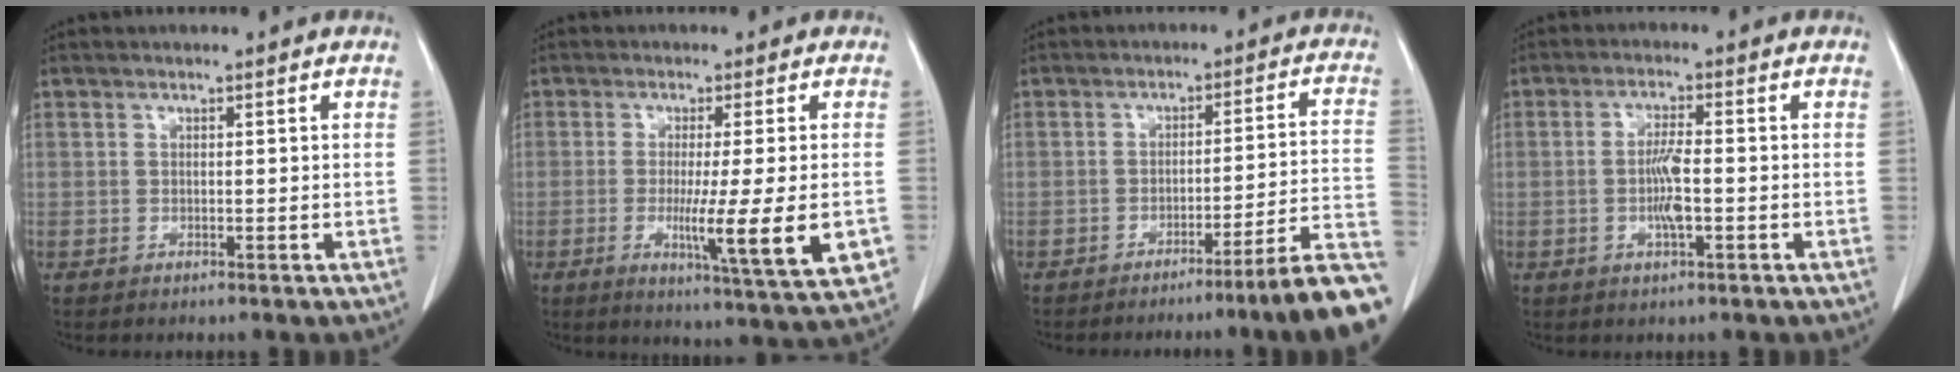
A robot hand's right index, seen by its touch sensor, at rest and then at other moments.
{"total": 11.9, "force": [-2.7, 0.0, 11.6], "torque": [-0.172, -0.033, -0.041]}
{"total": 13.6, "force": [-10.5, -1.7, 8.5], "torque": [-0.034, 0.028, -0.142]}
{"total": 4.4, "force": [-1.0, 0.6, 4.3], "torque": [-0.087, -0.002, -0.018]}